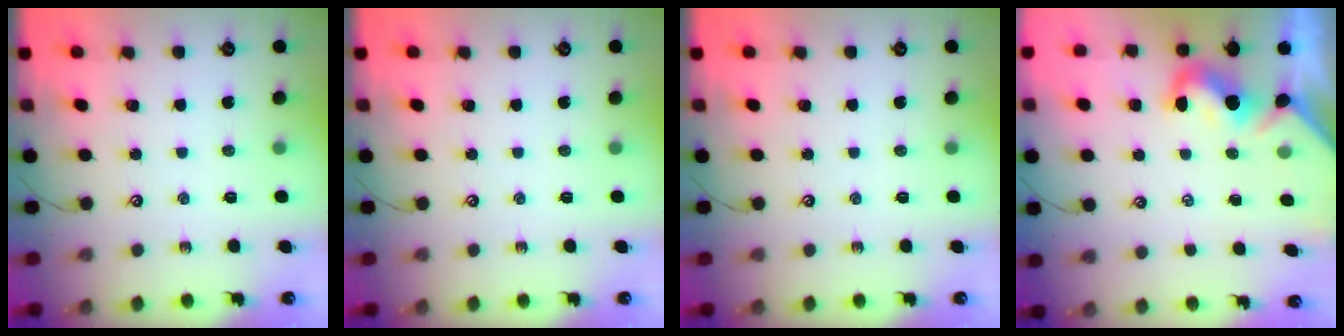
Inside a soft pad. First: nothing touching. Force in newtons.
{"total": 0.0}
{"total": 0.0}
{"total": 1.9, "press": 1.8, "slide": 0.6}